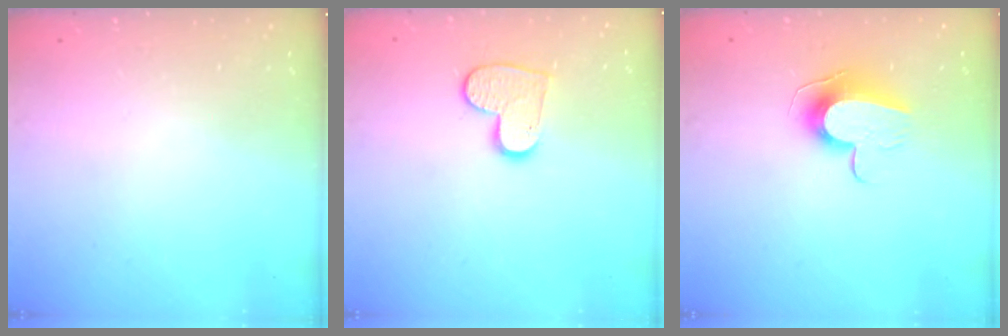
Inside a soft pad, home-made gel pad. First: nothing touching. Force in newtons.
{"total": 10.0, "press": 10.0, "slide": 0.9}
{"total": 11.2, "press": 11.1, "slide": 0.5}